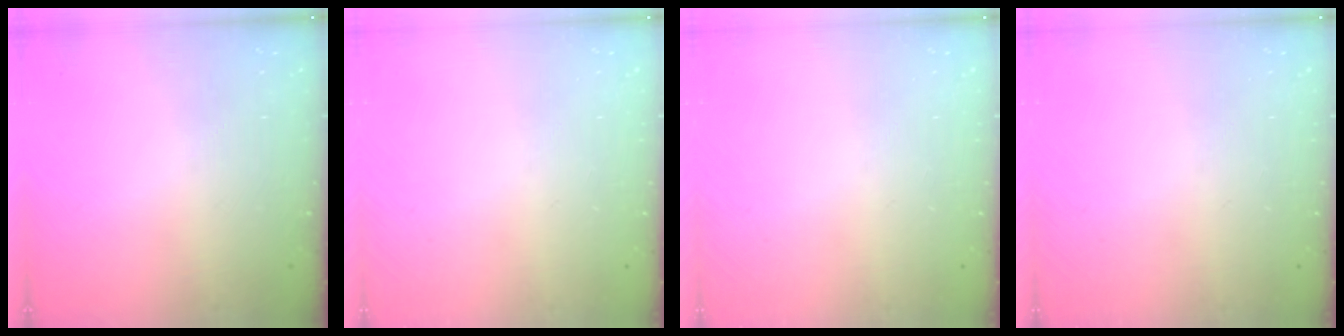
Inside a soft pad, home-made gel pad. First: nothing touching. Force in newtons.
{"total": 0.0}
{"total": 0.0}
{"total": 0.0}